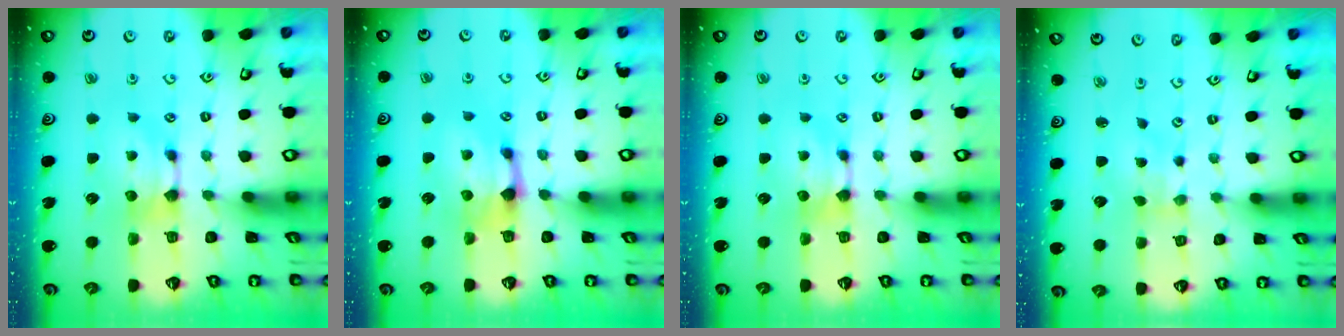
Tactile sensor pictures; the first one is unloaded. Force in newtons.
{"total": 1.5, "press": 0.8, "slide": 1.3}
{"total": 0.0}
{"total": 2.4, "press": 2.4, "slide": 0.7}